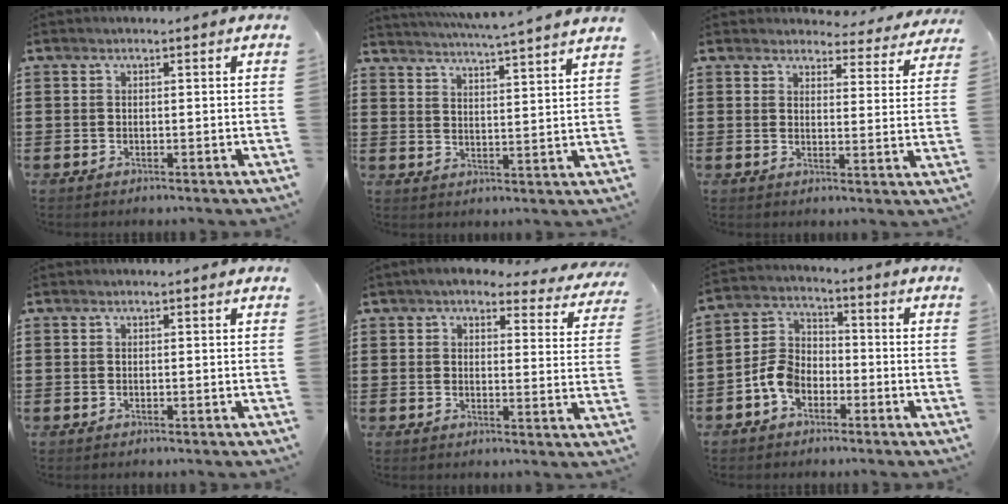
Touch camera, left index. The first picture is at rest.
{"total": 4.3, "force": [4.0, -1.1, 0.9], "torque": [-0.034, -0.032, 0.065]}
{"total": 3.8, "force": [3.7, 0.7, 0.5], "torque": [-0.021, -0.023, 0.063]}
{"total": 0.0}
{"total": 4.5, "force": [3.9, 1.0, 1.8], "torque": [-0.045, -0.019, 0.067]}
{"total": 6.3, "force": [-3.4, 4.1, 3.3], "torque": [-0.094, 0.009, -0.074]}